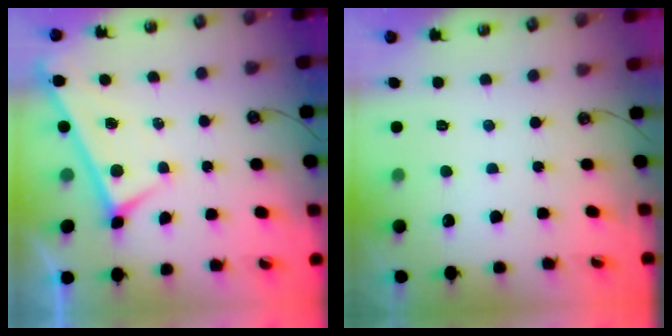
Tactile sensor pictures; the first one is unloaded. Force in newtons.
{"total": 0.0}